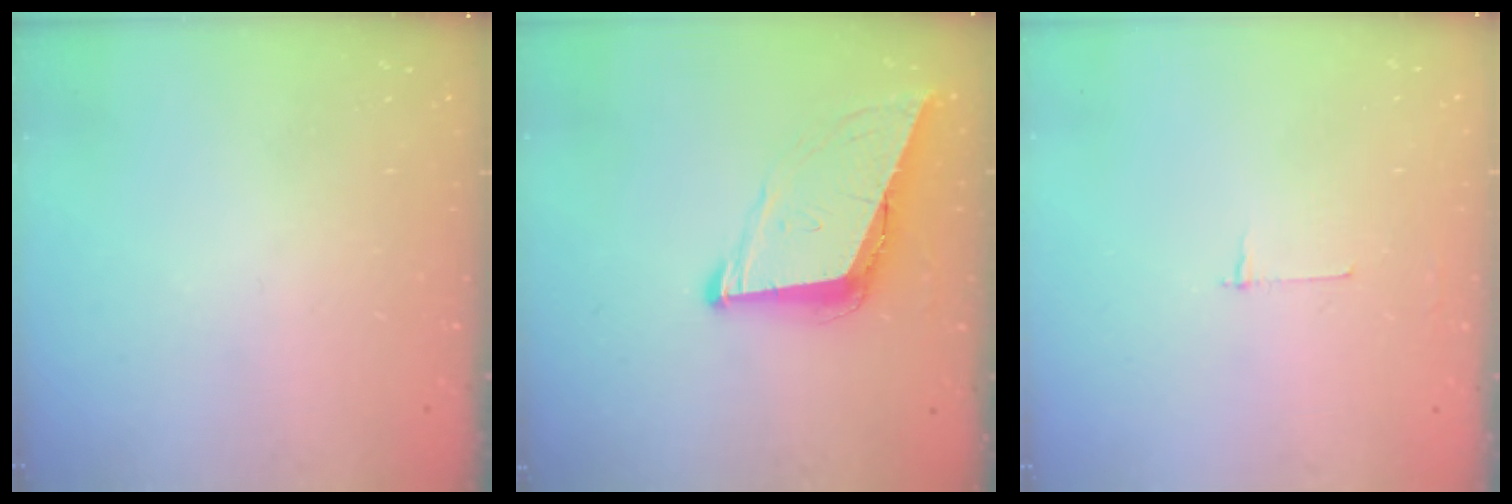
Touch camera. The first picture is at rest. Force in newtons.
{"total": 9.3, "press": 8.7, "slide": 3.2}
{"total": 2.7, "press": 2.7, "slide": 0.3}